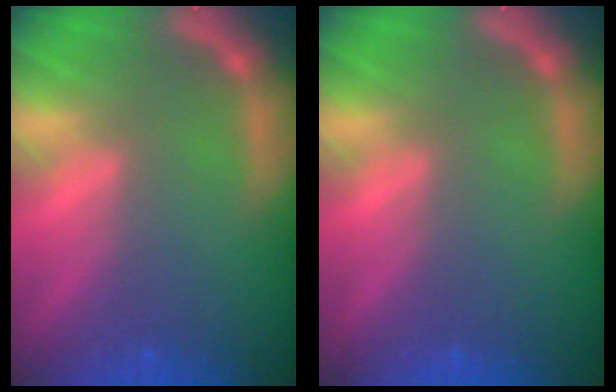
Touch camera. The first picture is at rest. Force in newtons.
{"total": 0.0}